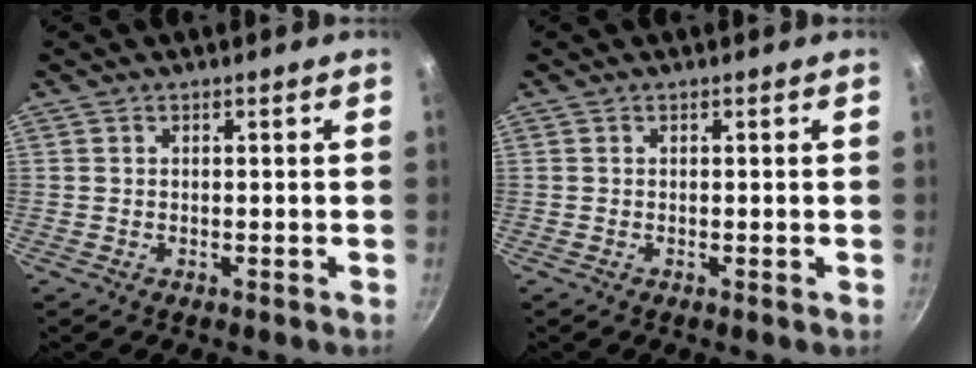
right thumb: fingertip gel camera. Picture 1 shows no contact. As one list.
[{"total": 0.0}]